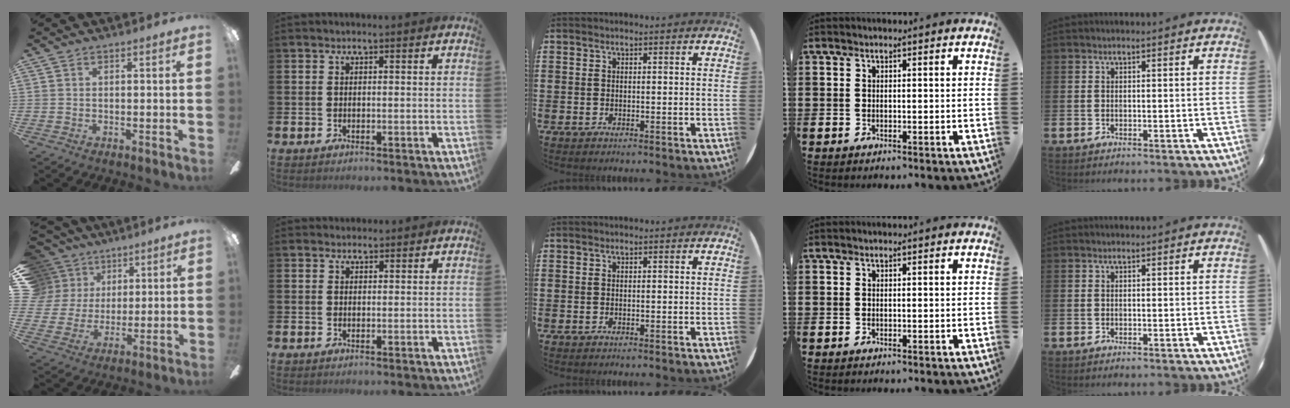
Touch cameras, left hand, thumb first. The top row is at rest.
{"thumb": {"total": 11.1, "force": [6.3, 8.9, 2.0], "torque": [-0.062, -0.031, 0.129]}, "index": {"total": 1.4, "force": [1.2, 0.6, -0.2], "torque": [0.014, 0.001, 0.020]}}